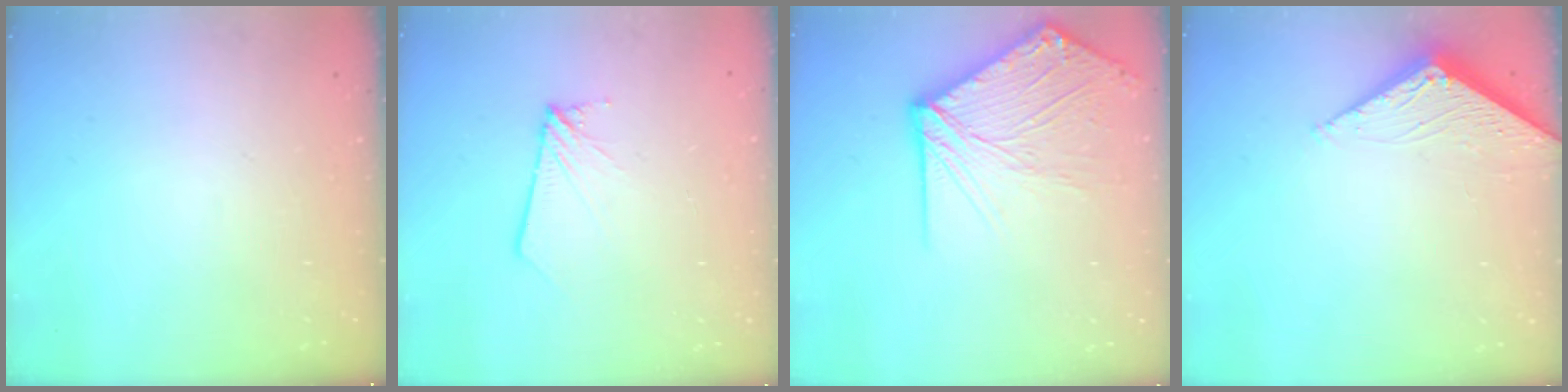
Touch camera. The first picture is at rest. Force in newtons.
{"total": 2.6, "press": 2.6, "slide": 0.2}
{"total": 15.4, "press": 15.3, "slide": 1.8}
{"total": 2.7, "press": 2.7, "slide": 0.3}